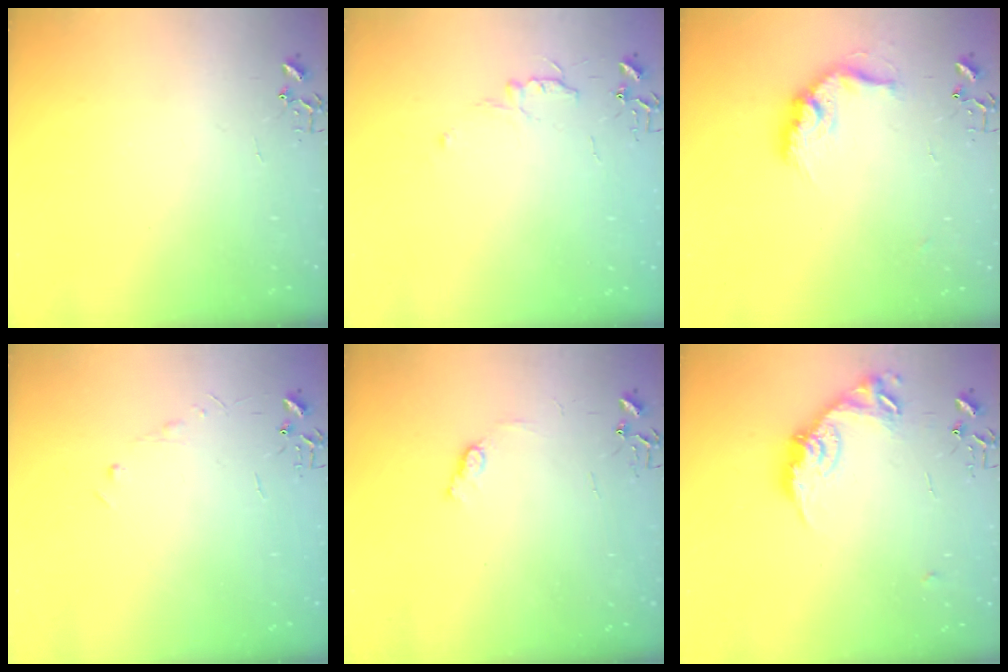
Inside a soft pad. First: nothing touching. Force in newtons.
{"total": 6.0, "press": 6.0, "slide": 0.7}
{"total": 13.4, "press": 13.4, "slide": 0.7}
{"total": 3.5, "press": 3.5, "slide": 0.5}
{"total": 6.8, "press": 6.8, "slide": 0.8}
{"total": 14.6, "press": 14.6, "slide": 0.7}